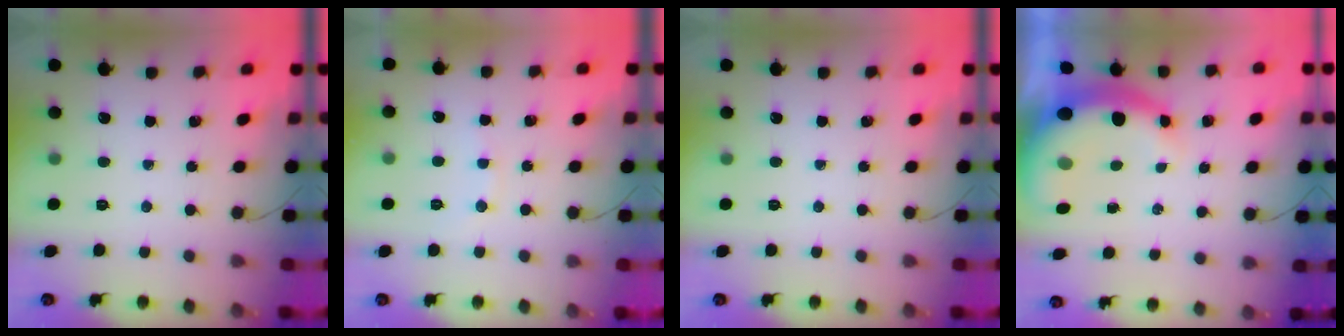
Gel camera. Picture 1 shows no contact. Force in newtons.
{"total": 5.4, "press": 5.3, "slide": 1.4}
{"total": 0.0}
{"total": 10.6, "press": 10.4, "slide": 2.3}